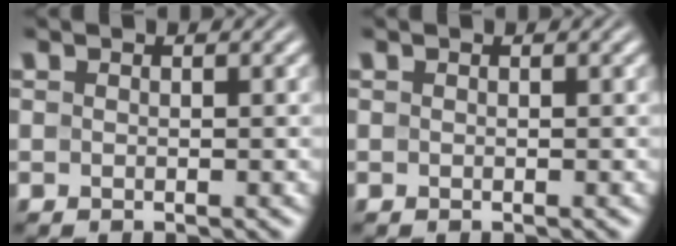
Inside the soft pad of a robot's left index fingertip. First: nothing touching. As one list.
[{"total": 0.0}]